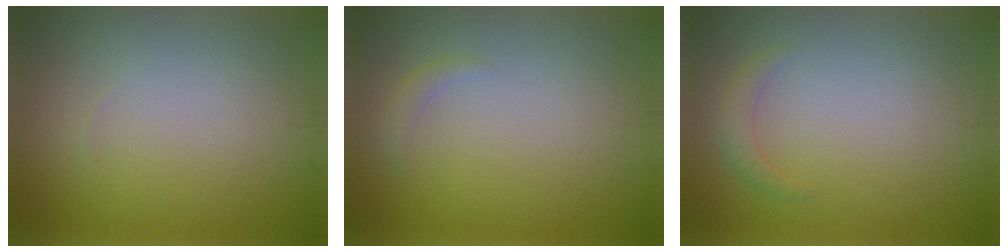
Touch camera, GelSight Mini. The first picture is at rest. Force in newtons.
{"total": 0.9, "press": 0.9, "slide": 0.1}
{"total": 1.3, "press": 1.3, "slide": 0.1}